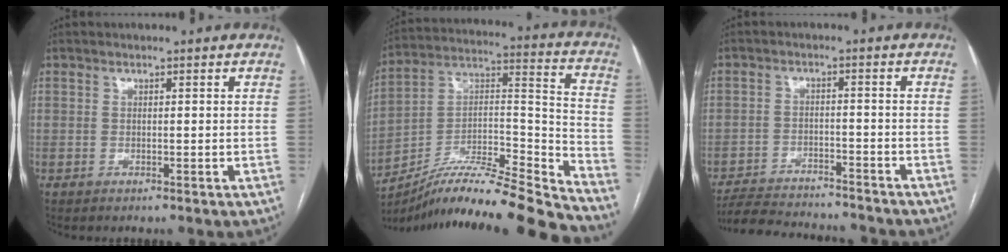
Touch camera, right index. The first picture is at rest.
{"total": 22.8, "force": [-20.5, -0.3, 9.9], "torque": [-0.149, 0.023, -0.339]}
{"total": 13.8, "force": [-13.0, 2.1, 4.0], "torque": [-0.070, 0.002, -0.190]}